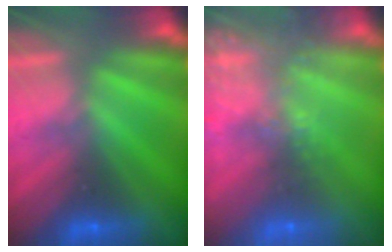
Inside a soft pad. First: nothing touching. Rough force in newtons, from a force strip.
{"total": 8.6}